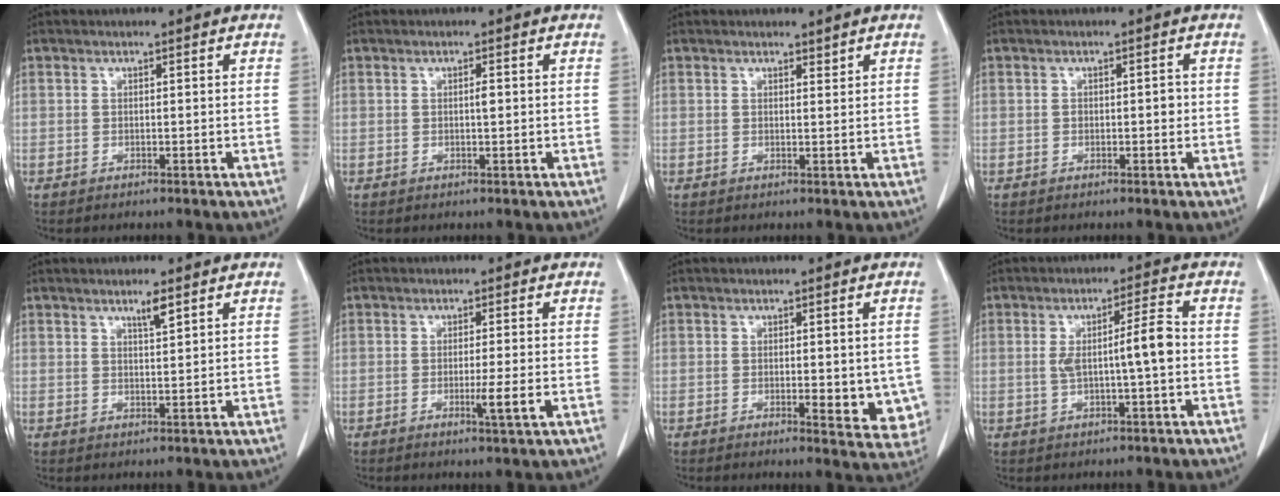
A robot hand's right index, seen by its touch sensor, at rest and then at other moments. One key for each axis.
{"total": 0.9, "fx": 0.1, "fy": 0.1, "fz": 0.9, "tx": -0.014, "ty": 0.000, "tz": 0.001}
{"total": 0.8, "fx": 0.8, "fy": 0.2, "fz": 0.2, "tx": -0.007, "ty": -0.005, "tz": 0.013}
{"total": 1.5, "fx": -0.1, "fy": 0.9, "fz": 1.3, "tx": -0.016, "ty": 0.003, "tz": -0.001}
{"total": 2.3, "fx": 1.6, "fy": 0.1, "fz": 1.7, "tx": -0.034, "ty": -0.002, "tz": 0.029}
{"total": 3.6, "fx": -1.0, "fy": -0.4, "fz": 3.4, "tx": -0.054, "ty": -0.009, "tz": -0.015}
{"total": 7.1, "fx": -1.2, "fy": 2.8, "fz": 6.4, "tx": -0.058, "ty": -0.013, "tz": -0.013}
{"total": 6.1, "fx": -0.3, "fy": 0.3, "fz": 6.1, "tx": -0.104, "ty": 0.012, "tz": -0.002}